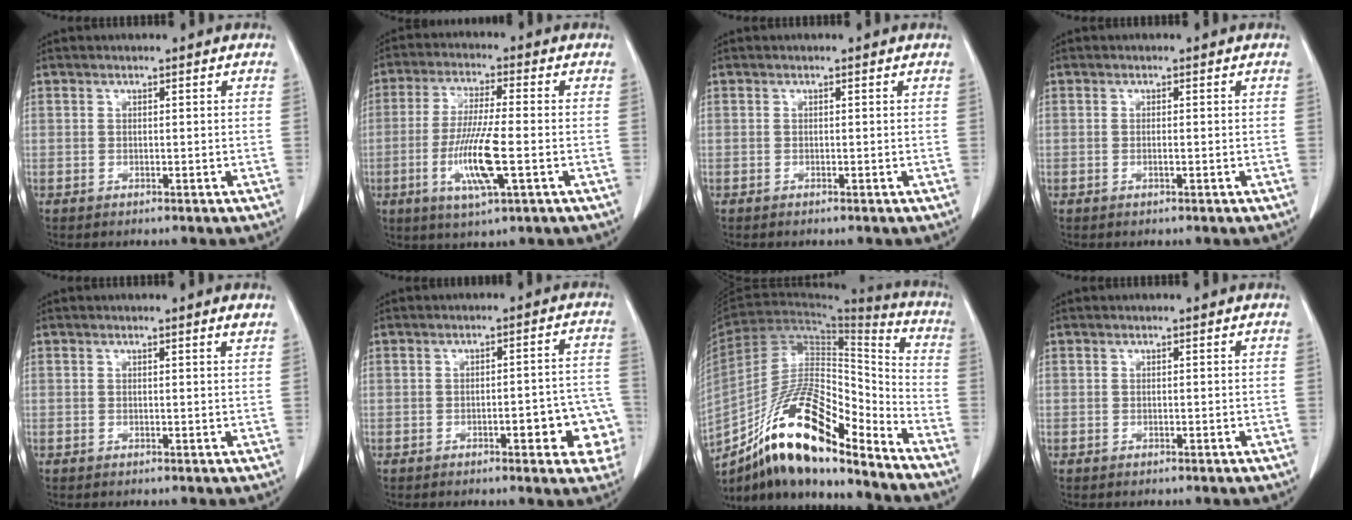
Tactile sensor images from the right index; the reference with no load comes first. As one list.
[{"total": 10.2, "force": [-2.8, 0.7, 9.8], "torque": [-0.196, -0.015, -0.053]}, {"total": 0.0}, {"total": 0.6, "force": [-0.2, 0.0, 0.5], "torque": [-0.012, 0.000, -0.002]}, {"total": 0.9, "force": [0.7, -0.2, 0.6], "torque": [-0.017, -0.007, 0.010]}, {"total": 8.6, "force": [-3.2, 2.2, 7.7], "torque": [-0.075, 0.018, -0.037]}, {"total": 19.4, "force": [-13.5, 4.6, 13.1], "torque": [-0.240, 0.008, -0.239]}, {"total": 0.0}]